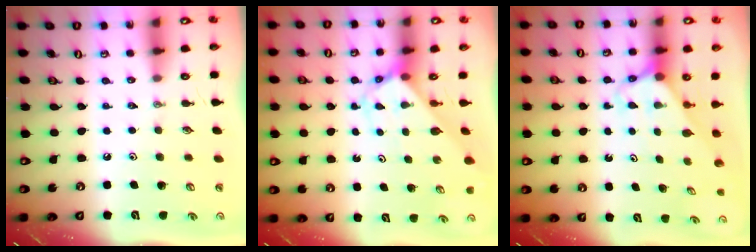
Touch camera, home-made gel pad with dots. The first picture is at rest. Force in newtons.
{"total": 2.9, "press": 2.9, "slide": 0.1}
{"total": 2.8, "press": 2.8, "slide": 0.1}